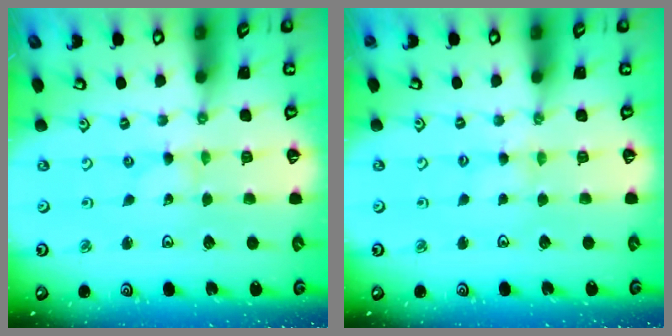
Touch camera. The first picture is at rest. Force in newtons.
{"total": 2.4, "press": 2.4, "slide": 0.4}